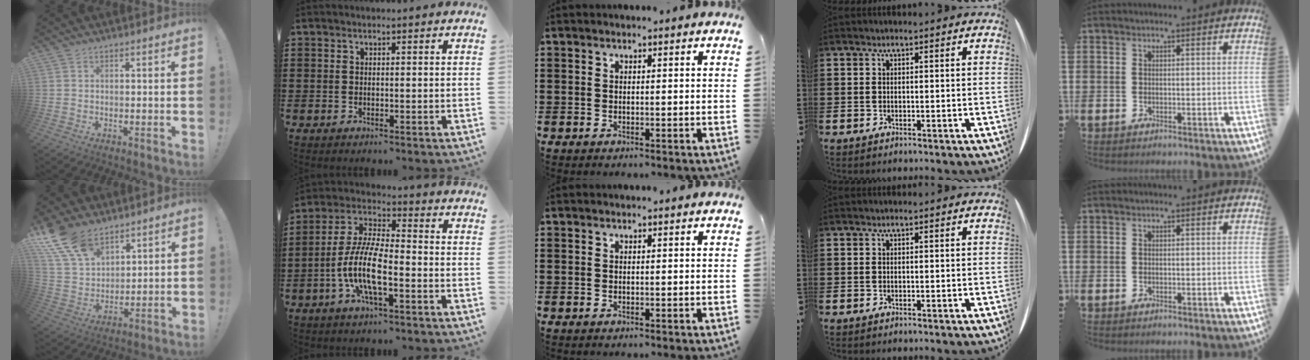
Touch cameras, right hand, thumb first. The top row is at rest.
{"thumb": {"total": 14.3, "force": [10.1, 7.7, 6.7], "torque": [-0.154, -0.056, 0.195]}, "index": {"total": 9.8, "force": [-3.5, 2.6, 8.8], "torque": [-0.210, -0.016, -0.073]}}